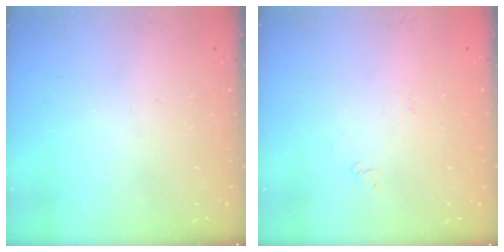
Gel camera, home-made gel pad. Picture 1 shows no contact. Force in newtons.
{"total": 1.7, "press": 1.7, "slide": 0.2}